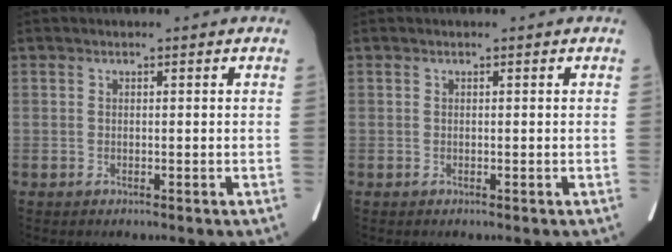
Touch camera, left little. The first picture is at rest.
{"total": 0.0}